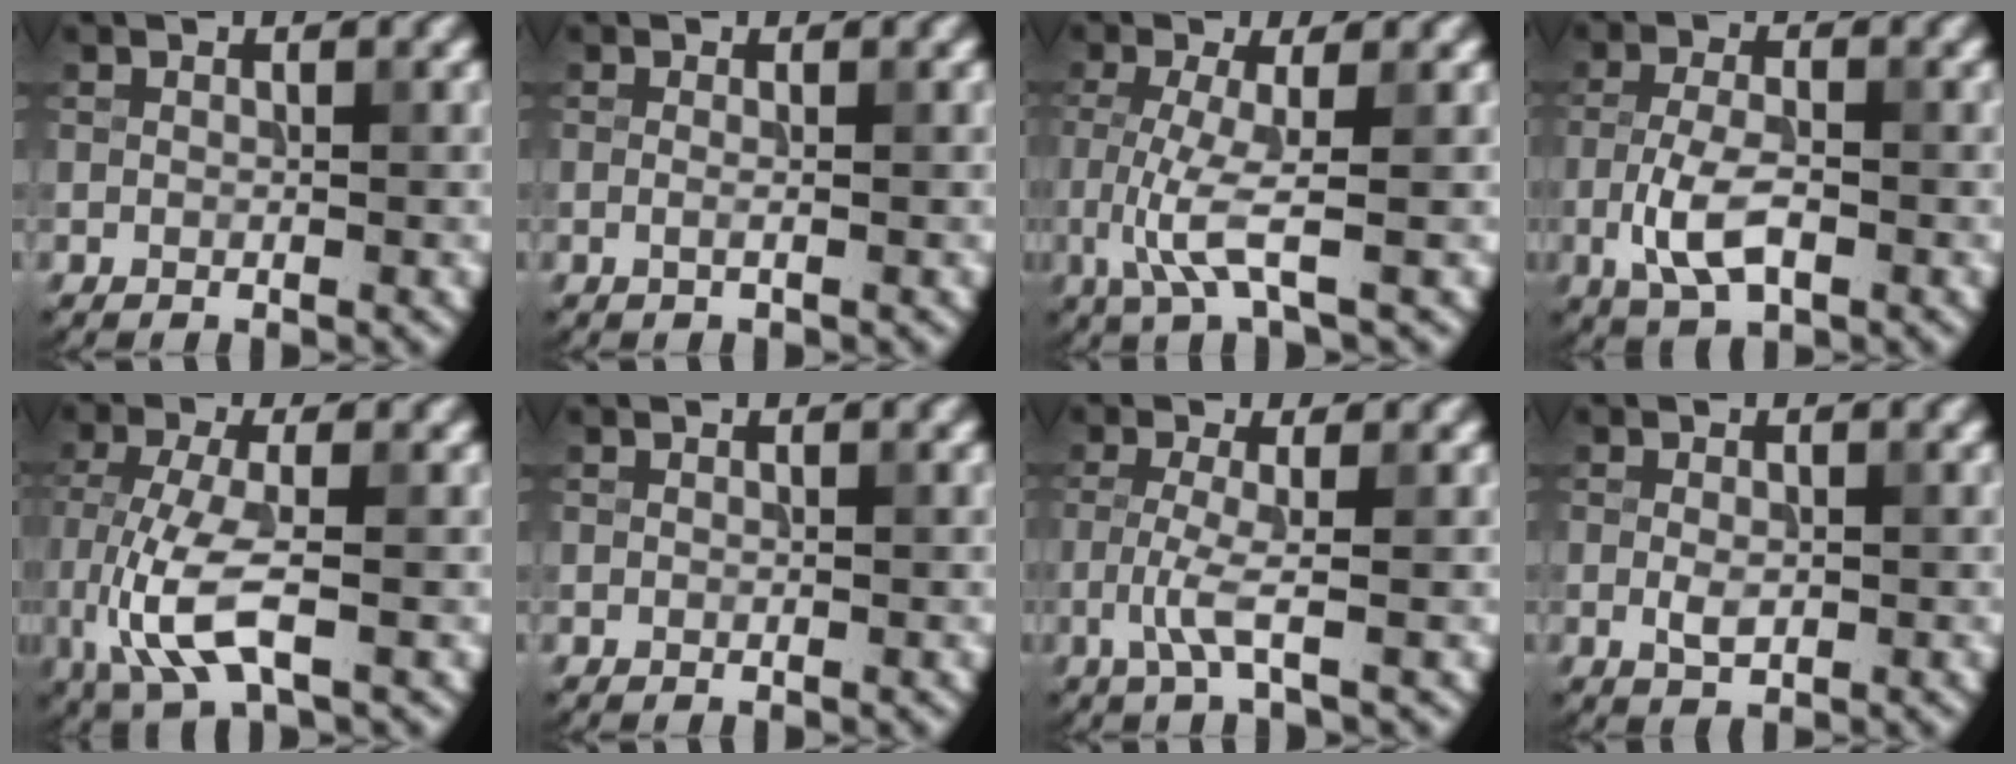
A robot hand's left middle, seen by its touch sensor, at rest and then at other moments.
{"total": 0.5, "force": [-0.2, -0.3, 0.4], "torque": [-0.016, 0.001, -0.001]}
{"total": 3.5, "force": [-0.7, 0.1, 3.4], "torque": [-0.091, -0.007, -0.016]}
{"total": 4.1, "force": [-1.6, 1.4, 3.5], "torque": [-0.080, 0.003, -0.033]}
{"total": 5.6, "force": [-1.8, 1.5, 5.1], "torque": [-0.125, -0.006, -0.033]}
{"total": 0.0}
{"total": 2.3, "force": [-0.9, -0.3, 2.1], "torque": [-0.058, 0.002, -0.022]}
{"total": 1.4, "force": [-0.4, 0.6, 1.1], "torque": [-0.026, 0.002, -0.004]}